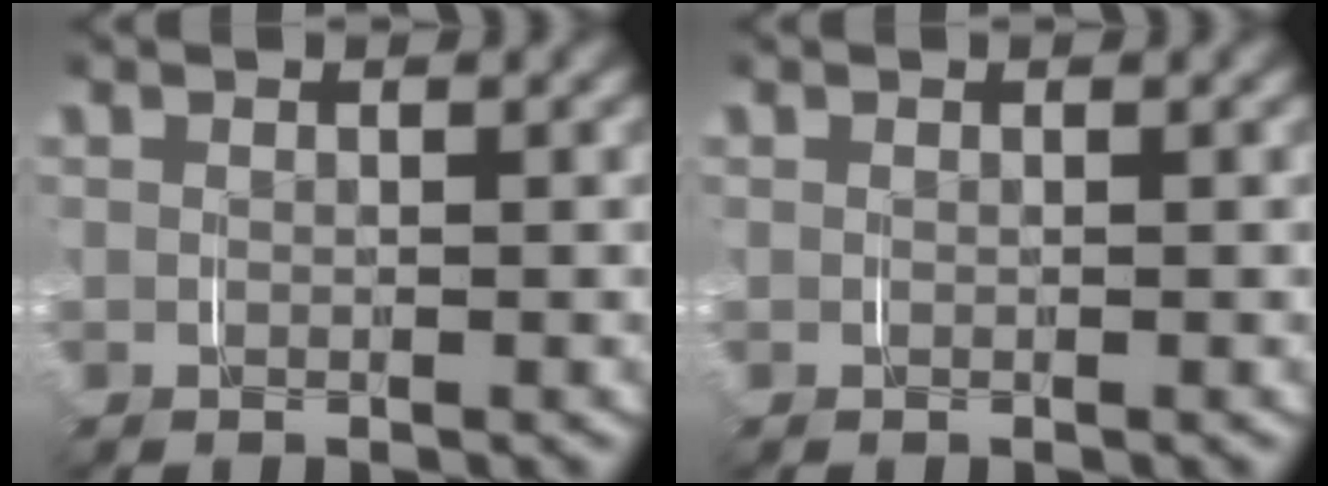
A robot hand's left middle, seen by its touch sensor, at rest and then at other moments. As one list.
[{"total": 0.0}]